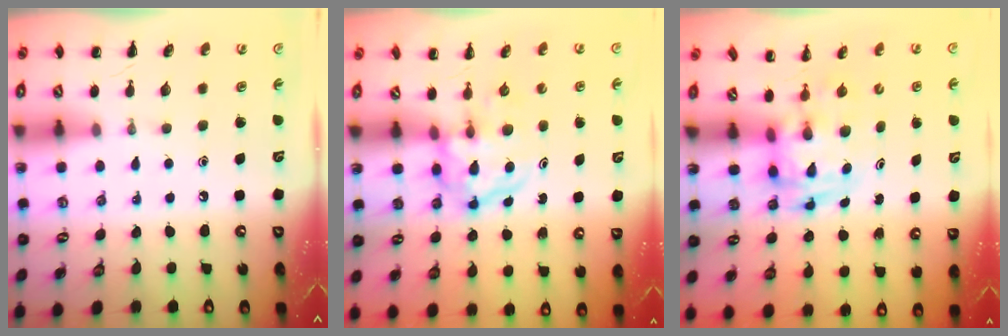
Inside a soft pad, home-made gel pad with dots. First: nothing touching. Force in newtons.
{"total": 3.9, "press": 3.9, "slide": 0.4}
{"total": 3.3, "press": 3.3, "slide": 0.6}